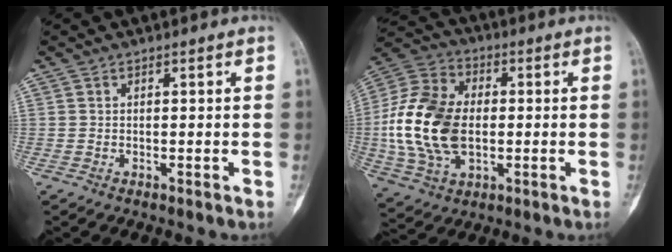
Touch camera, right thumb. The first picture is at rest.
{"total": 18.7, "force": [-0.7, 12.3, 14.1], "torque": [-0.278, 0.011, -0.010]}